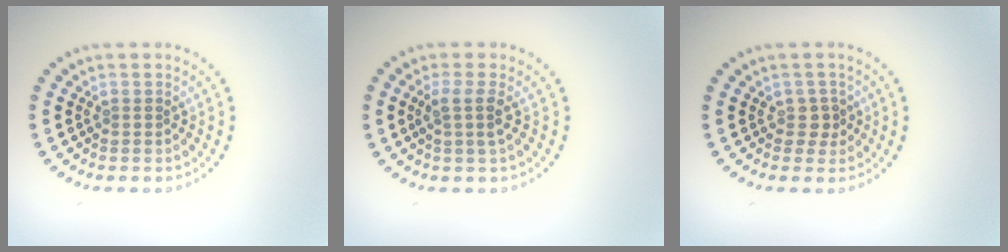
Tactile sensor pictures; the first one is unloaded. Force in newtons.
{"total": 1.9, "press": 1.5, "slide": 1.1}
{"total": 1.2, "press": 1.0, "slide": 0.7}